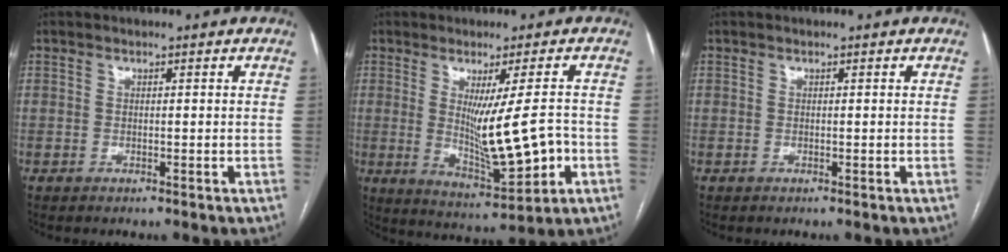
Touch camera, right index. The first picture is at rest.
{"total": 11.7, "force": [-1.2, 1.3, 11.6], "torque": [-0.183, -0.030, -0.006]}
{"total": 0.0}